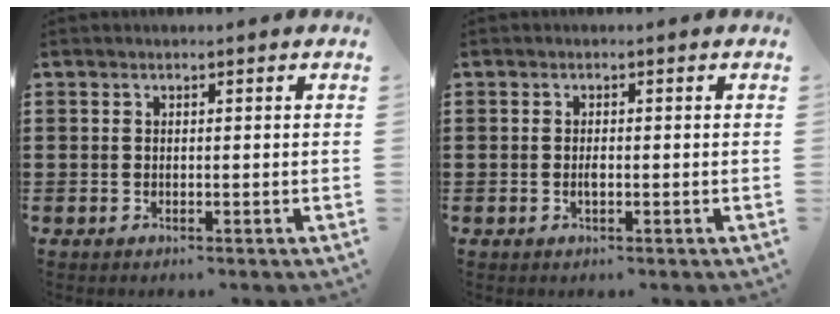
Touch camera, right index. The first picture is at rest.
{"total": 1.2, "force": [-0.3, 0.4, 1.1], "torque": [-0.021, -0.001, -0.005]}